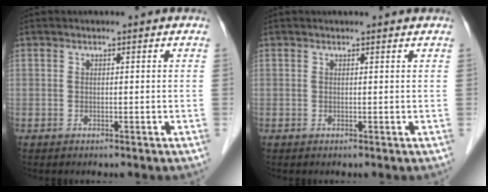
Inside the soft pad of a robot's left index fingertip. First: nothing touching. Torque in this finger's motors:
{"motor_torque": [0.09, -0.08, -0.01, 0.01]}